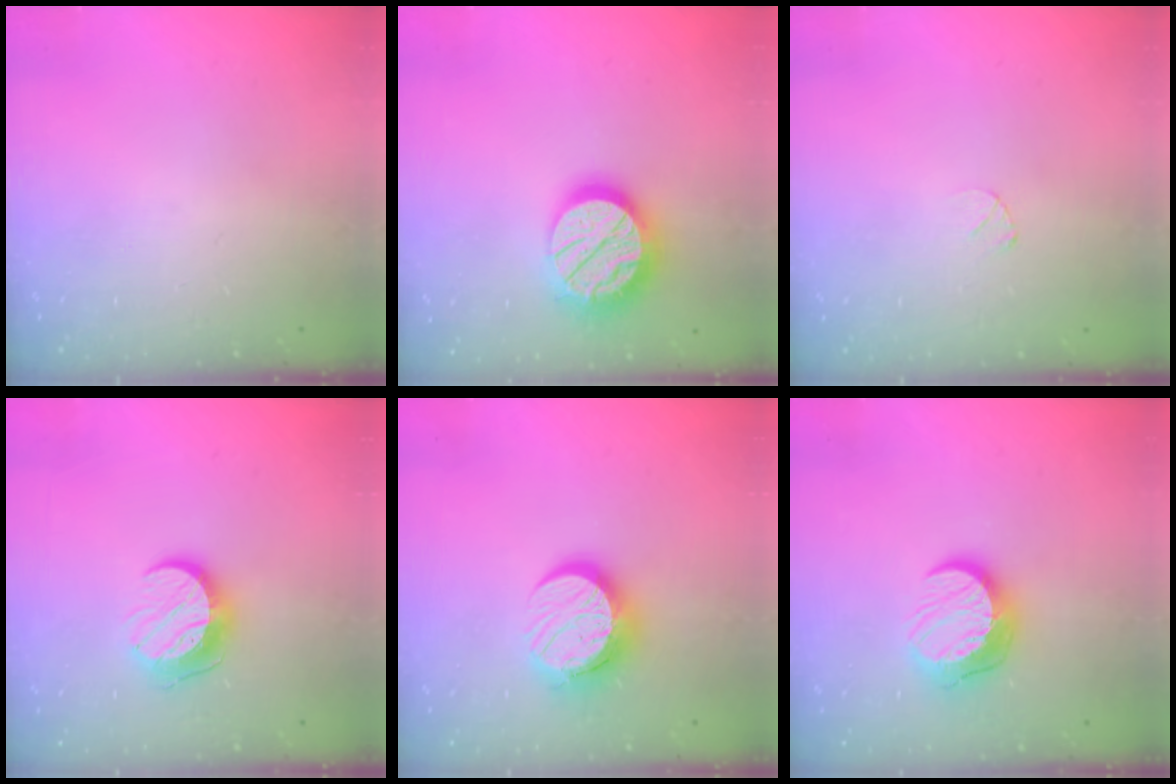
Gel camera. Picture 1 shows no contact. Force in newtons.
{"total": 19.9, "press": 19.8, "slide": 1.5}
{"total": 2.6, "press": 2.6, "slide": 0.3}
{"total": 10.7, "press": 10.7, "slide": 0.5}
{"total": 12.4, "press": 12.4, "slide": 1.0}
{"total": 11.8, "press": 11.8, "slide": 1.0}